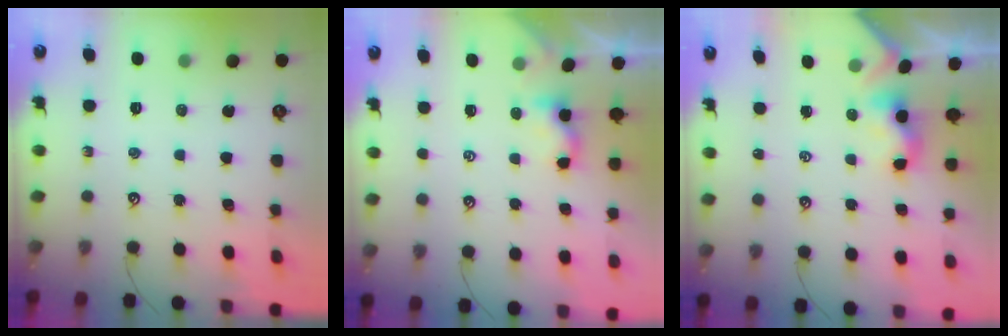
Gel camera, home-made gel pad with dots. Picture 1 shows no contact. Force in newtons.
{"total": 2.4, "press": 2.4, "slide": 0.1}
{"total": 0.0}